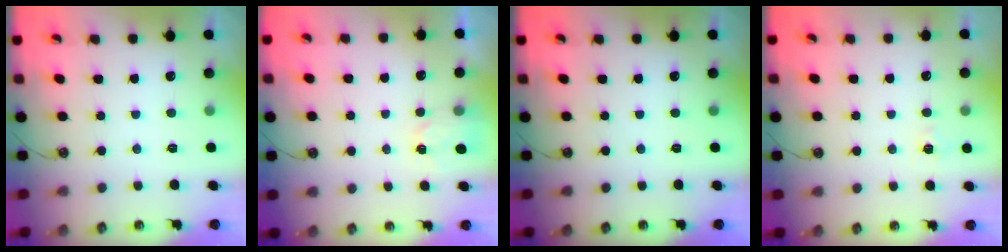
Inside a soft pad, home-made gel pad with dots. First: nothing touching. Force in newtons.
{"total": 2.7, "press": 2.7, "slide": 0.4}
{"total": 0.0}
{"total": 4.3, "press": 4.2, "slide": 0.7}